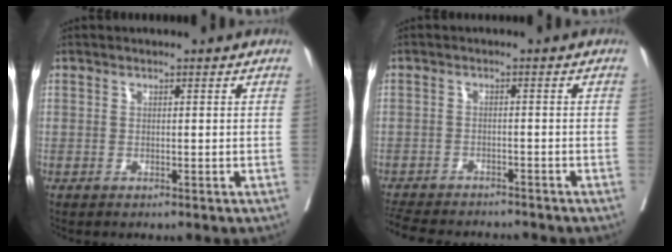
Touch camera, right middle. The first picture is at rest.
{"total": 11.3, "force": [-10.4, 2.5, 3.8], "torque": [-0.075, -0.007, -0.147]}